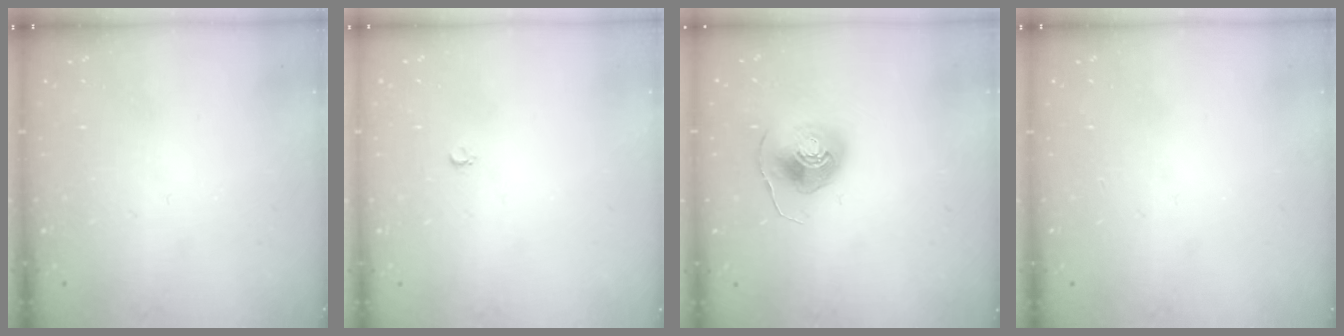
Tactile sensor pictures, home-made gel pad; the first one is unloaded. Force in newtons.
{"total": 2.6, "press": 2.6, "slide": 0.3}
{"total": 9.1, "press": 9.1, "slide": 0.4}
{"total": 0.0}